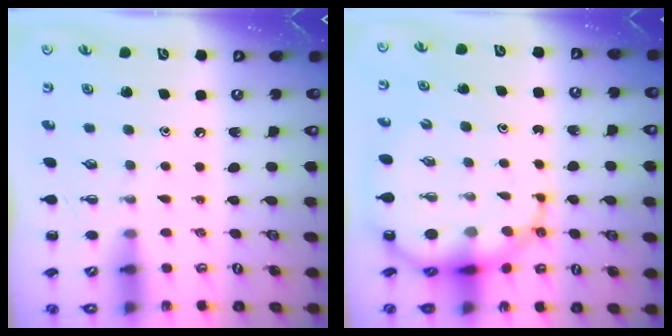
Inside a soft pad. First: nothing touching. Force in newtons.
{"total": 10.9, "press": 10.4, "slide": 3.0}